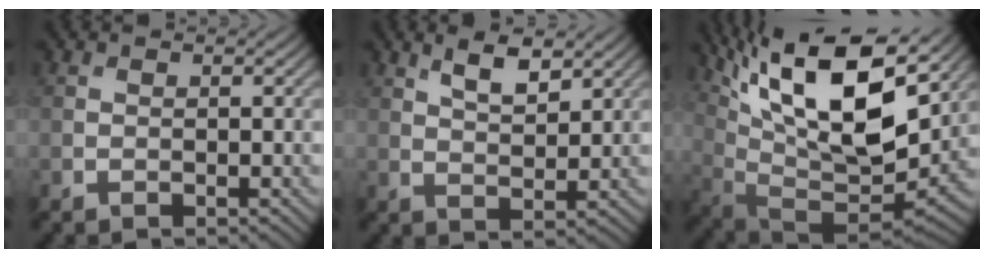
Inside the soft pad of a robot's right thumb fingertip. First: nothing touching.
{"total": 4.6, "force": [2.9, 1.6, 3.2], "torque": [-0.071, -0.001, 0.059]}
{"total": 18.1, "force": [9.1, 6.6, 14.2], "torque": [-0.282, 0.012, 0.163]}